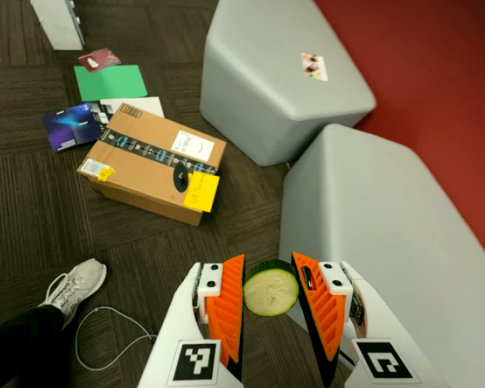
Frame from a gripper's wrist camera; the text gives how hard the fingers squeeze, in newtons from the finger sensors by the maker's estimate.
{"total": 9.0, "left": 9.2, "right": 8.9}